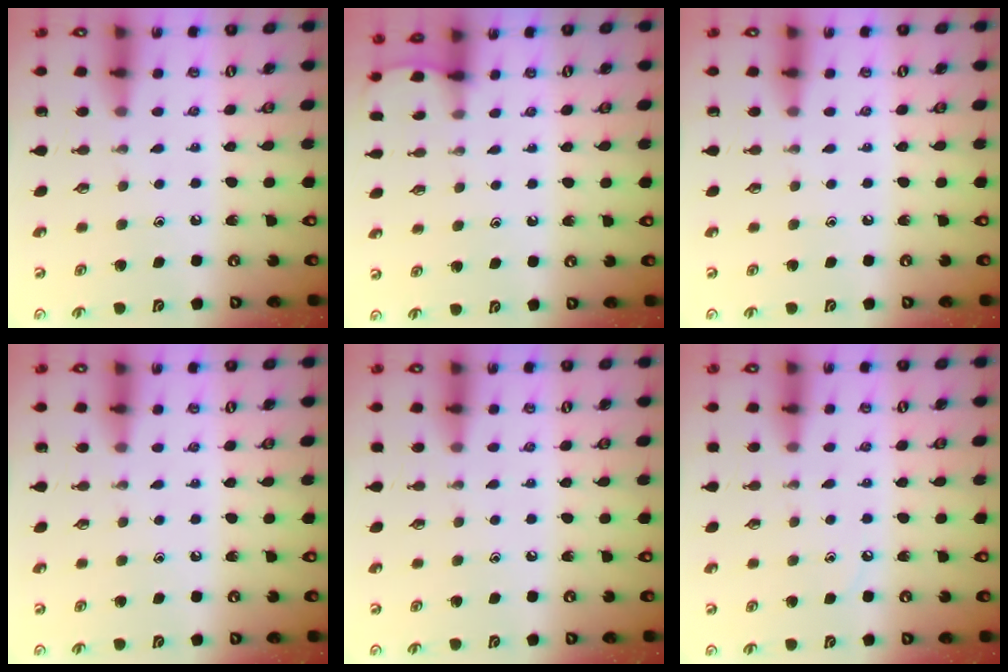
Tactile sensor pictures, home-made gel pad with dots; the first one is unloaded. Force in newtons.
{"total": 2.2, "press": 2.2, "slide": 0.2}
{"total": 0.0}
{"total": 0.0}
{"total": 2.9, "press": 2.9, "slide": 0.5}
{"total": 2.5, "press": 2.5, "slide": 0.4}